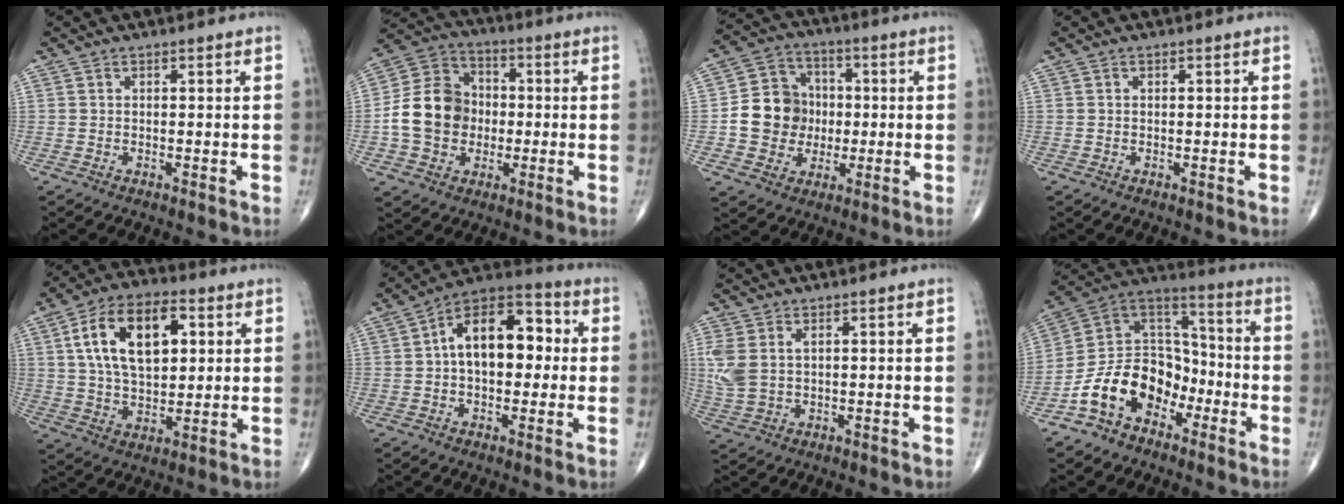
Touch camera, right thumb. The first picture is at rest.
{"total": 13.5, "force": [-1.4, 11.2, 7.4], "torque": [-0.114, 0.029, -0.032]}
{"total": 11.9, "force": [-0.8, 10.7, 5.1], "torque": [-0.052, 0.024, -0.017]}
{"total": 0.0}
{"total": 16.7, "force": [4.5, 9.3, 13.1], "torque": [-0.212, 0.006, 0.077]}
{"total": 14.8, "force": [1.3, 8.6, 11.9], "torque": [-0.159, 0.039, 0.007]}
{"total": 6.0, "force": [1.6, 3.5, 4.6], "torque": [-0.125, 0.006, 0.042]}
{"total": 15.7, "force": [-7.3, 11.2, 8.2], "torque": [-0.112, 0.083, -0.142]}